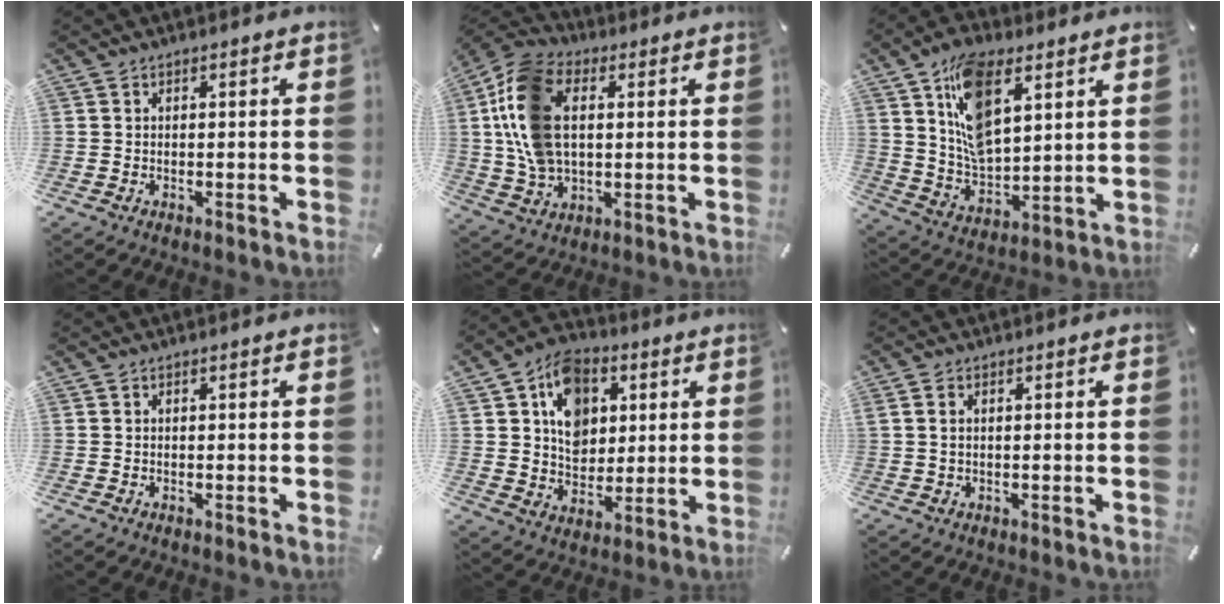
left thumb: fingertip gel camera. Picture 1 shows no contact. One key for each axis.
{"total": 15.8, "fx": 2.2, "fy": 10.8, "fz": 11.4, "tx": -0.267, "ty": 0.010, "tz": 0.042}
{"total": 14.5, "fx": 7.3, "fy": 7.8, "fz": 9.8, "tx": -0.193, "ty": -0.016, "tz": 0.134}
{"total": 0.0}
{"total": 12.3, "fx": 4.2, "fy": 10.0, "fz": 5.8, "tx": -0.087, "ty": -0.005, "tz": 0.082}
{"total": 1.4, "fx": 0.3, "fy": 0.4, "fz": 1.3, "tx": -0.026, "ty": 0.001, "tz": 0.004}